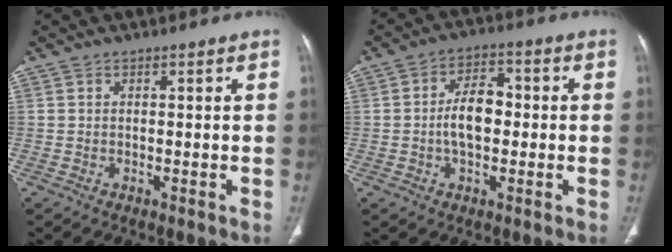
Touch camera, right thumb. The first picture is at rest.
{"total": 7.8, "force": [-0.4, 4.7, 6.2], "torque": [-0.097, 0.020, -0.013]}